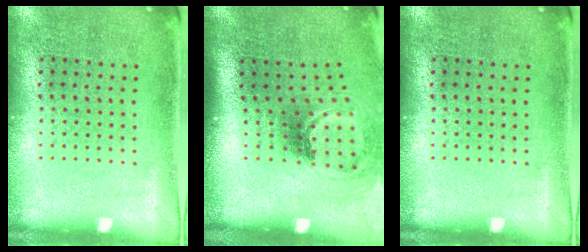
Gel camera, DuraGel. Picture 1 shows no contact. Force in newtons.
{"total": 2.0, "press": 1.3, "slide": 1.6}
{"total": 0.0}